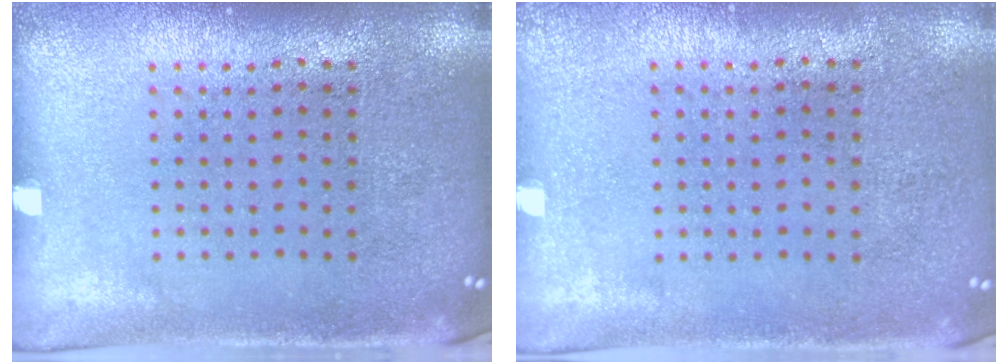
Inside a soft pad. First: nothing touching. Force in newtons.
{"total": 0.0}